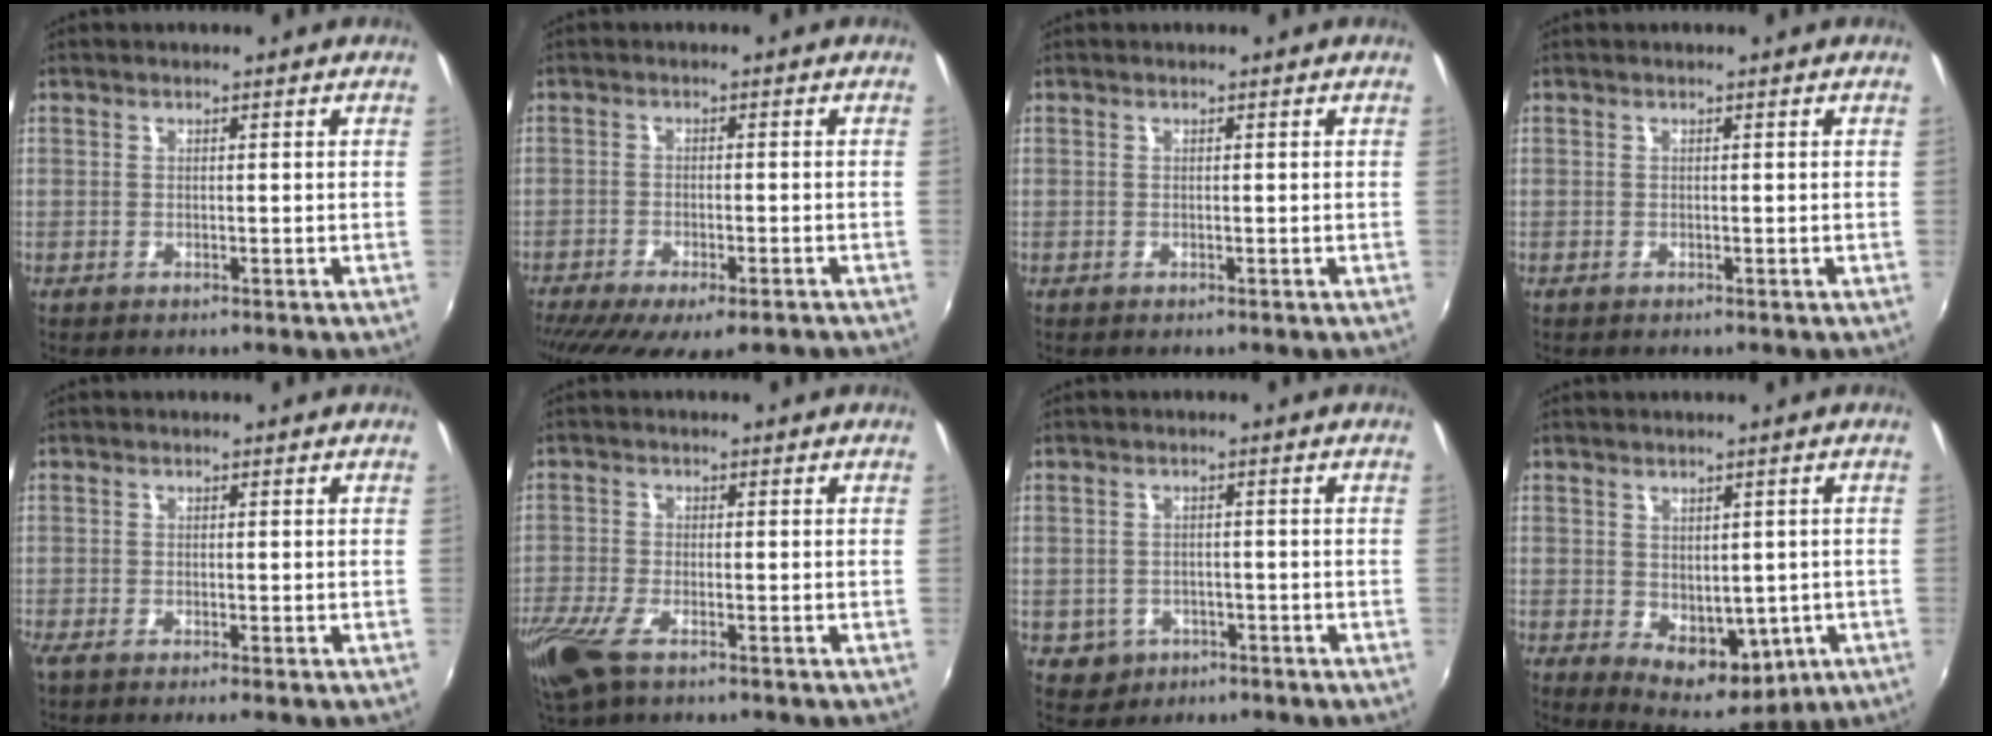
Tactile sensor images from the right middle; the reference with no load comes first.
{"total": 13.9, "force": [-10.3, 4.3, 8.4], "torque": [-0.175, -0.055, -0.154]}
{"total": 0.0}
{"total": 0.0}
{"total": 1.4, "force": [-1.0, -0.2, 0.9], "torque": [-0.021, -0.005, -0.022]}
{"total": 9.0, "force": [-5.5, 3.3, 6.3], "torque": [-0.155, -0.034, -0.107]}
{"total": 4.8, "force": [-1.9, 4.3, 1.2], "torque": [-0.037, 0.000, -0.021]}
{"total": 8.0, "force": [-1.2, 5.5, 5.6], "torque": [-0.089, -0.017, 0.001]}